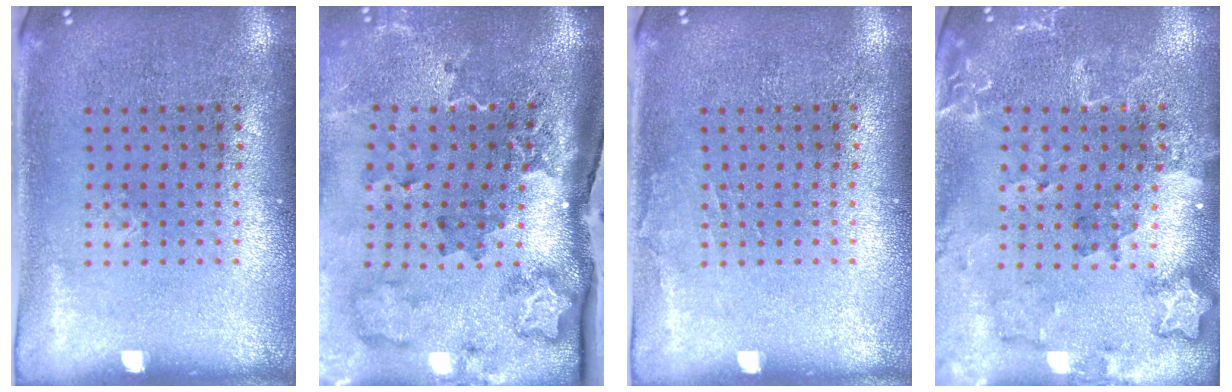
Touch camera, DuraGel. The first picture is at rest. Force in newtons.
{"total": 3.0, "press": 2.2, "slide": 2.0}
{"total": 0.6, "press": 0.6, "slide": 0.1}
{"total": 1.8, "press": 1.7, "slide": 0.4}